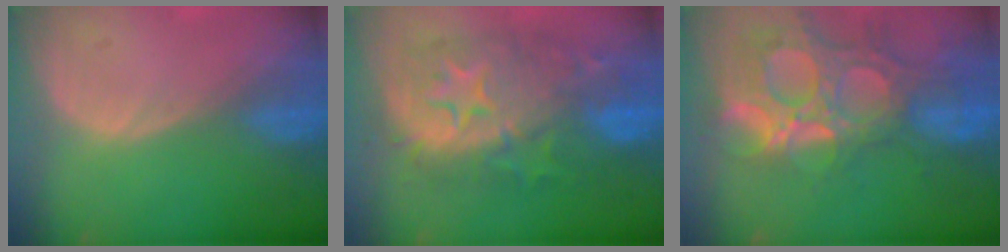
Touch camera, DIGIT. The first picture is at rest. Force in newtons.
{"total": 12.4, "press": 12.3, "slide": 1.0}
{"total": 14.7, "press": 12.2, "slide": 8.1}